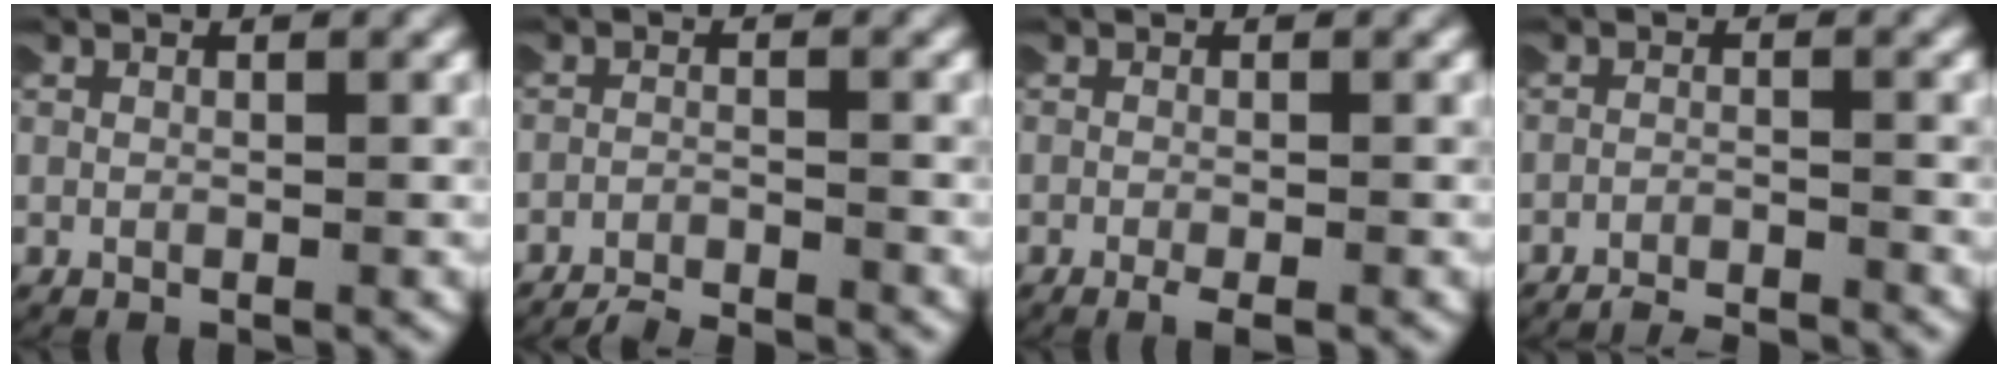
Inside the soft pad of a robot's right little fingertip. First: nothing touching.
{"total": 4.9, "force": [-4.8, 0.8, 0.3], "torque": [-0.009, -0.019, -0.073]}
{"total": 1.6, "force": [-1.2, 0.3, 1.0], "torque": [-0.021, -0.008, -0.017]}
{"total": 5.6, "force": [-5.5, 0.9, 0.4], "torque": [-0.002, -0.018, -0.084]}